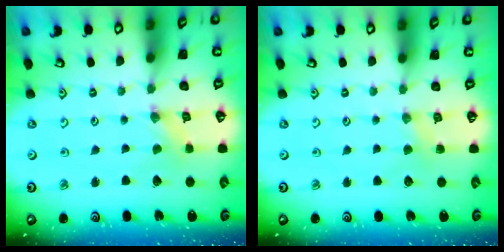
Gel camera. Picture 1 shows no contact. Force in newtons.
{"total": 2.2, "press": 2.1, "slide": 0.4}